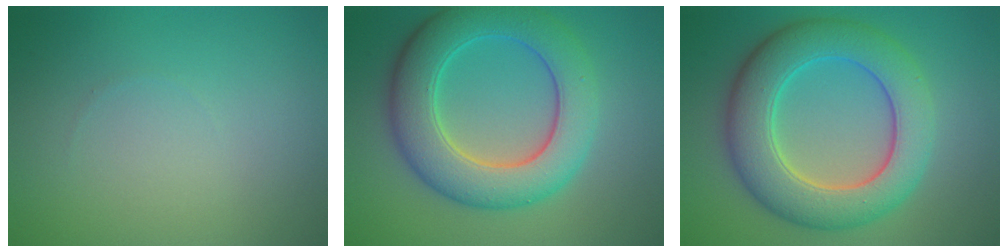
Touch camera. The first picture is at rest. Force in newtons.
{"total": 8.3, "press": 8.3, "slide": 0.2}
{"total": 8.7, "press": 8.7, "slide": 0.3}